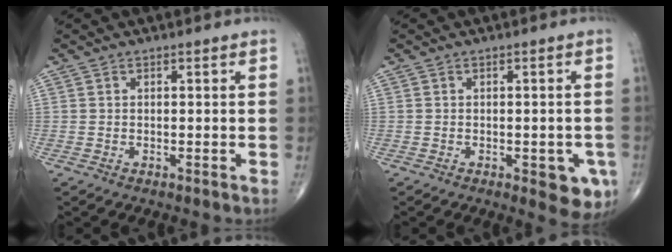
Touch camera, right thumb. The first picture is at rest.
{"total": 6.4, "force": [-2.3, 2.7, 5.3], "torque": [-0.040, -0.002, -0.021]}